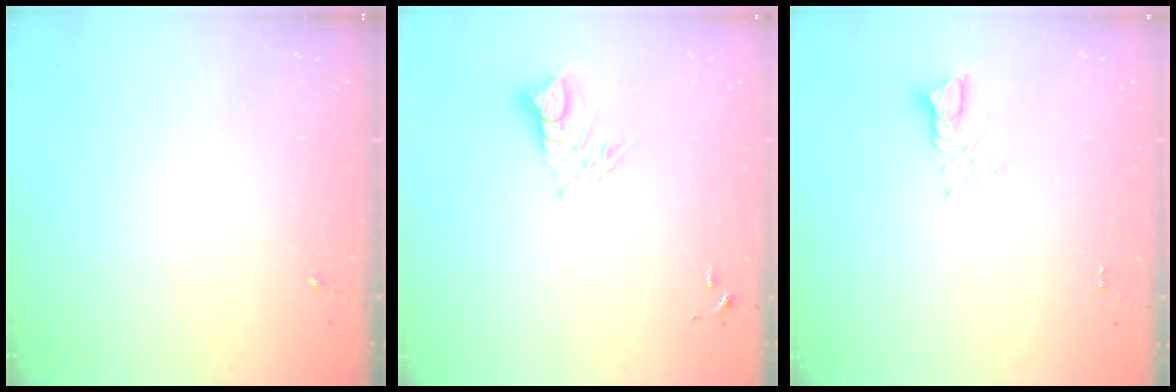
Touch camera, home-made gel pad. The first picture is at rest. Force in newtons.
{"total": 6.5, "press": 6.5, "slide": 0.3}
{"total": 3.8, "press": 3.8, "slide": 0.3}